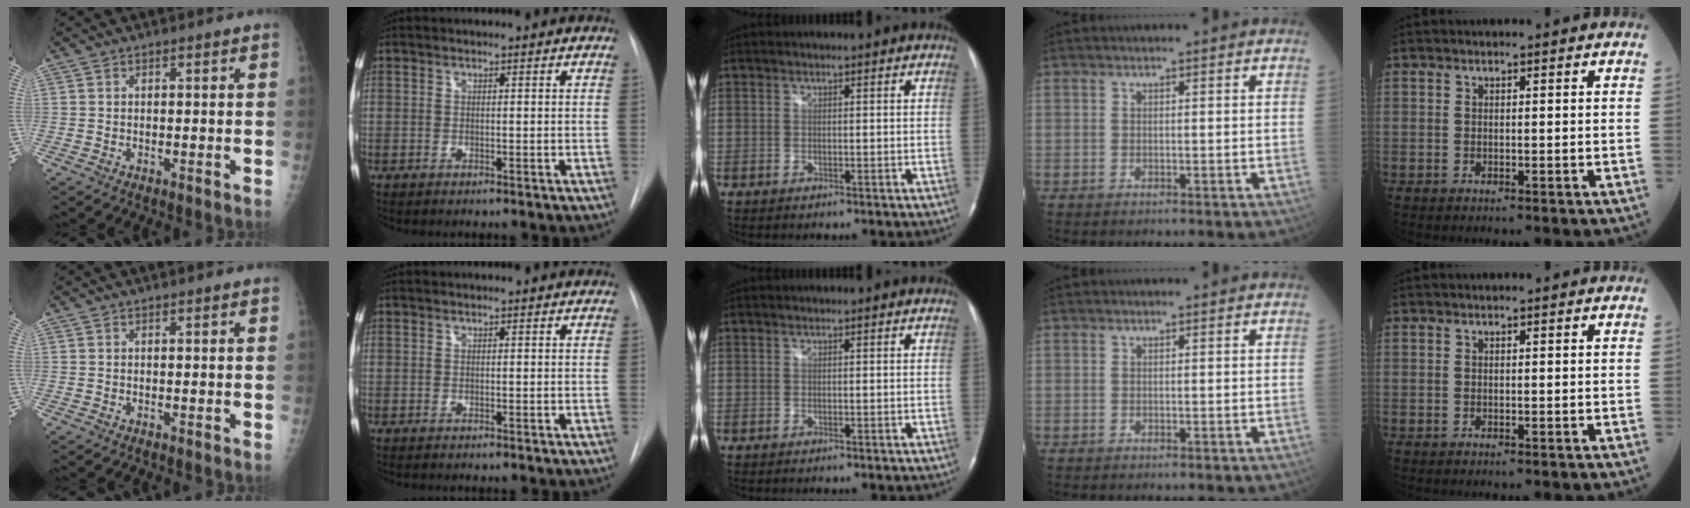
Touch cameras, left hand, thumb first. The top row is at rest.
{}